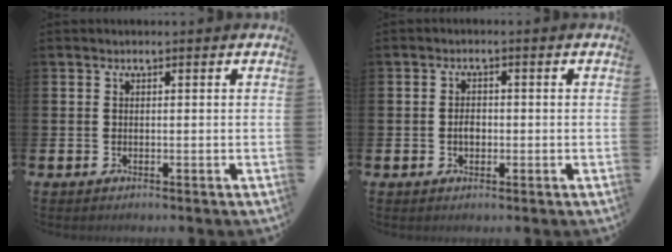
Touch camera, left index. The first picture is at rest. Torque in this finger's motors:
{"motor_torque": [0.16, -0.10, 0.05, 0.02]}